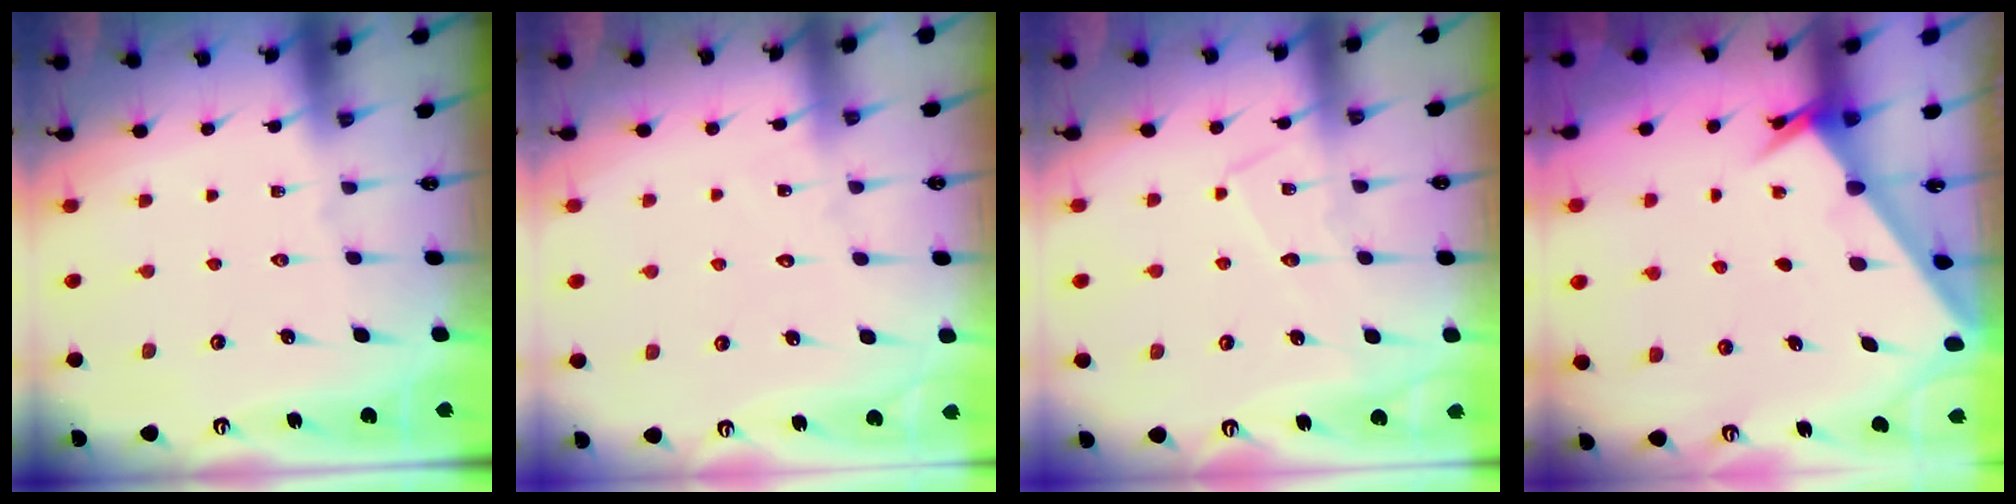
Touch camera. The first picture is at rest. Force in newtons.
{"total": 6.3, "press": 6.3, "slide": 0.5}
{"total": 7.0, "press": 7.0, "slide": 0.5}
{"total": 2.5, "press": 2.5, "slide": 0.3}